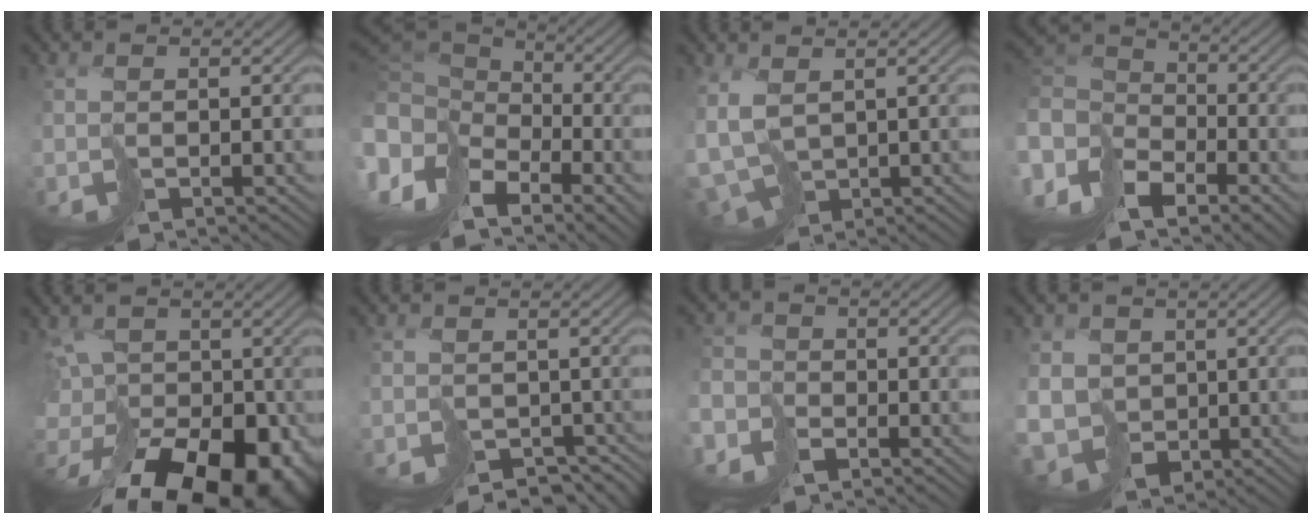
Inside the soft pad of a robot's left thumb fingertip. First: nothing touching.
{"total": 14.8, "force": [-4.1, 9.9, 10.2], "torque": [-0.267, -0.027, -0.029]}
{"total": 5.9, "force": [-0.6, 3.9, 4.4], "torque": [-0.119, -0.027, 0.000]}
{"total": 10.0, "force": [-4.0, 6.6, 6.3], "torque": [-0.182, -0.016, -0.073]}
{"total": 16.2, "force": [-7.2, 11.0, 9.5], "torque": [-0.161, -0.042, -0.079]}
{"total": 3.7, "force": [-2.2, 2.7, 1.1], "torque": [-0.004, -0.016, -0.017]}
{"total": 4.3, "force": [-3.0, 2.9, 1.1], "torque": [-0.021, -0.007, -0.069]}
{"total": 7.3, "force": [-0.1, 6.6, 3.2], "torque": [-0.097, -0.027, -0.007]}